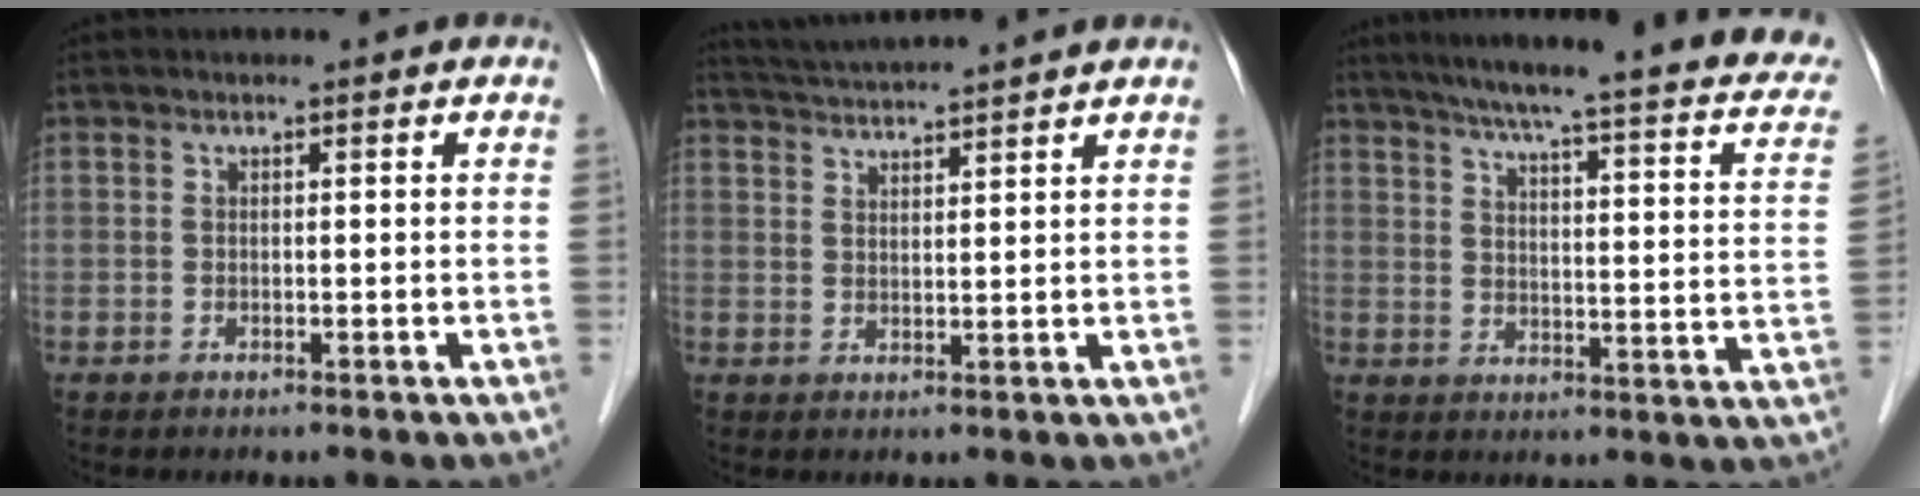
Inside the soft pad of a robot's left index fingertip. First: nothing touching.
{"total": 8.1, "force": [7.6, -1.2, 2.5], "torque": [-0.050, 0.025, 0.119]}
{"total": 26.3, "force": [21.5, 2.7, 14.8], "torque": [-0.208, -0.021, 0.255]}